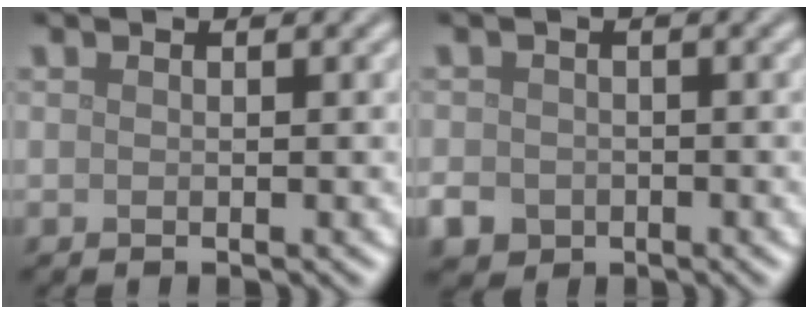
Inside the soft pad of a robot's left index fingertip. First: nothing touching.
{"total": 2.7, "force": [-1.3, 2.2, 0.8], "torque": [-0.016, -0.007, -0.028]}